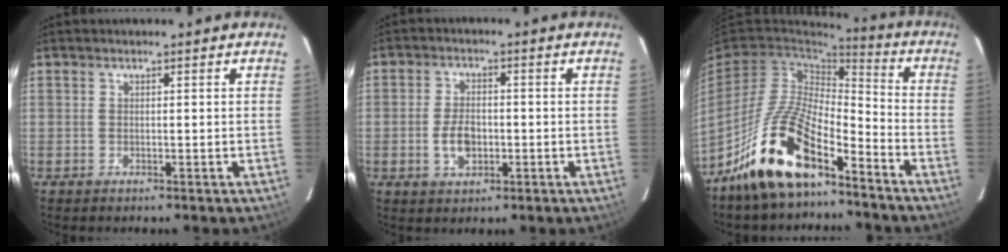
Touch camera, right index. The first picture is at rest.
{"total": 5.6, "force": [-1.3, 3.4, 4.2], "torque": [-0.085, 0.003, -0.018]}
{"total": 16.1, "force": [-10.8, 5.8, 10.4], "torque": [-0.205, 0.003, -0.200]}